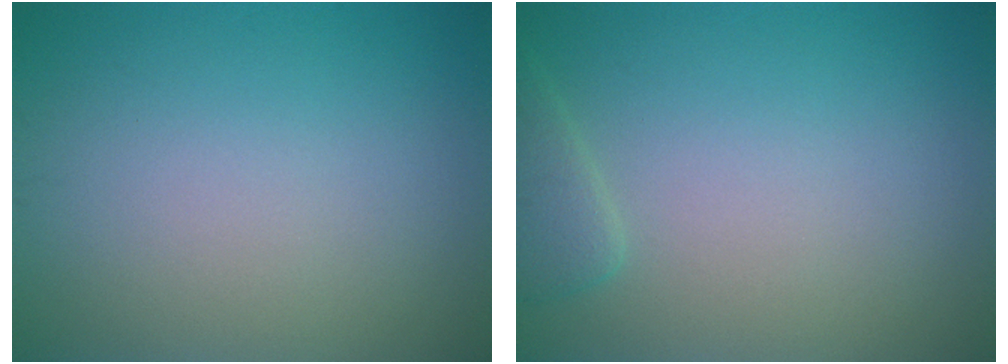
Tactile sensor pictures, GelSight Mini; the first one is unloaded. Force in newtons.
{"total": 1.9, "press": 1.8, "slide": 0.2}